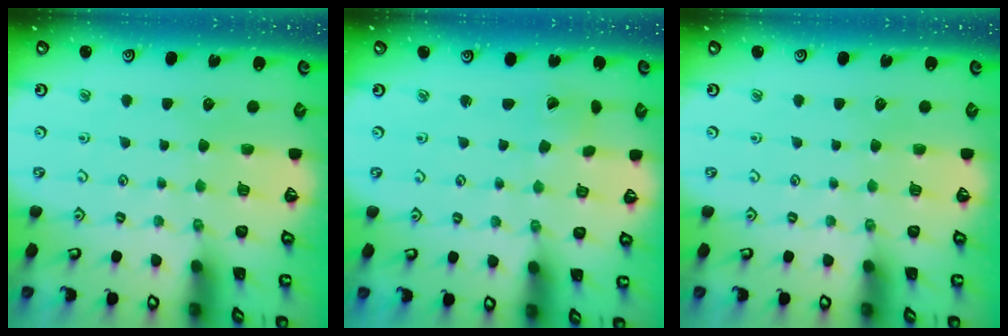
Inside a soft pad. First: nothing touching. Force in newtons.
{"total": 0.7, "press": 0.7, "slide": 0.0}
{"total": 0.0}